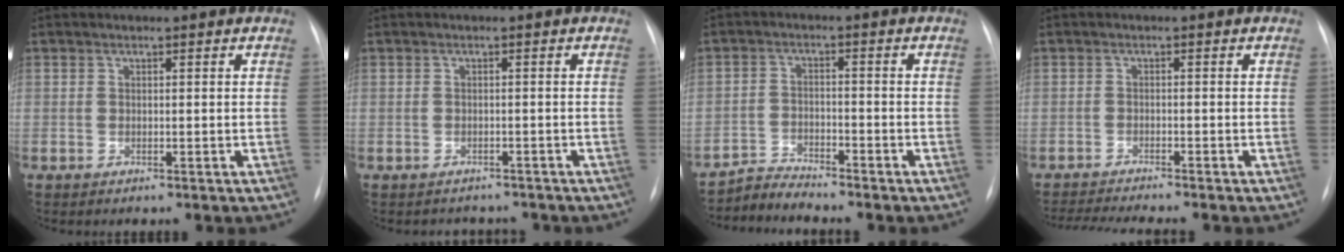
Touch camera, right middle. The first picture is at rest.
{"total": 3.2, "force": [-2.9, 1.4, -0.2], "torque": [0.005, 0.007, -0.036]}
{"total": 3.7, "force": [-3.6, -0.3, -0.6], "torque": [0.010, -0.016, -0.068]}
{"total": 7.0, "force": [-6.3, -1.1, 2.8], "torque": [-0.036, -0.018, -0.102]}